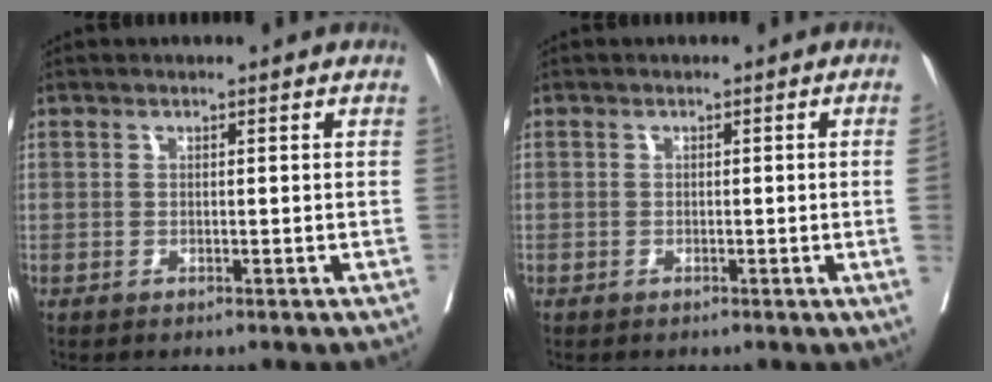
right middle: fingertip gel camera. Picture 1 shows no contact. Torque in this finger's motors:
{"motor_torque": [0.03, -0.24, -0.73, -0.21]}